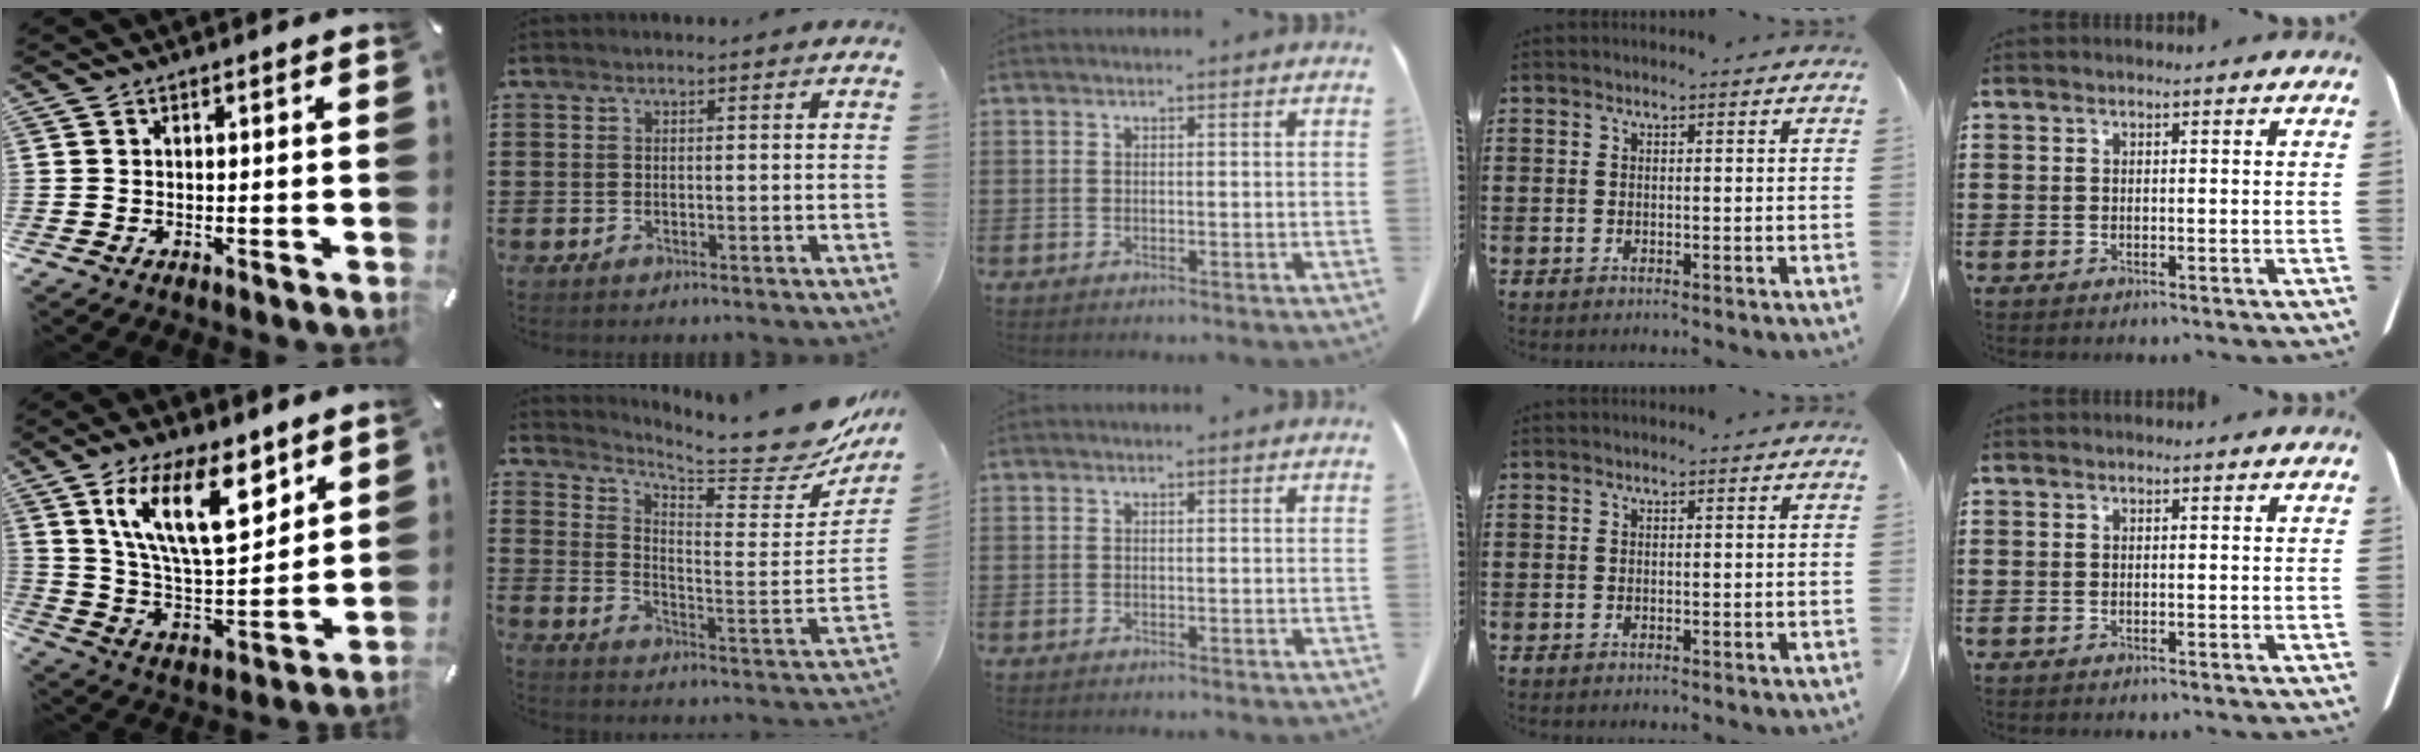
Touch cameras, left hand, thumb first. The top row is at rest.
{"thumb": {"total": 19.4, "force": [10.8, 8.2, 13.9], "torque": [-0.272, -0.045, 0.180]}, "index": {"total": 7.8, "force": [7.2, 0.5, 3.1], "torque": [-0.071, -0.065, 0.117]}}